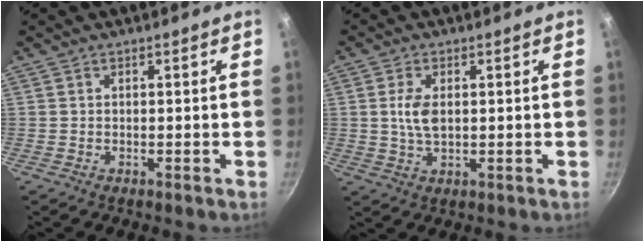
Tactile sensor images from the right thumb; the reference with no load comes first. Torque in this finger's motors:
{"motor_torque": [-0.20, 0.28, -0.10, 0.00, 0.13]}